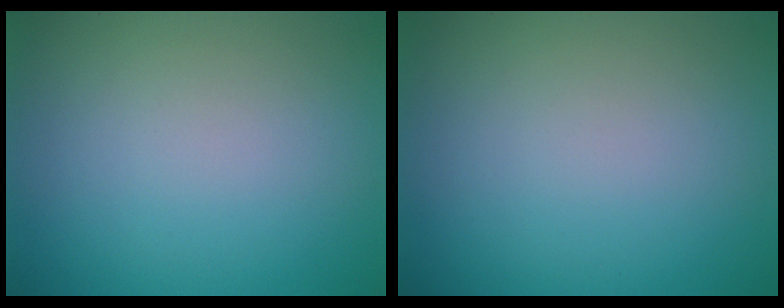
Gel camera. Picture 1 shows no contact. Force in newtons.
{"total": 0.0}